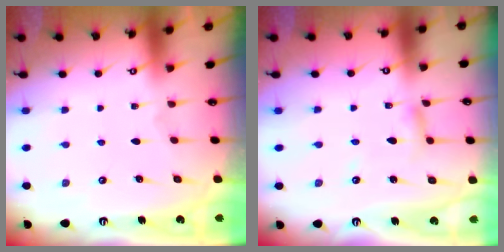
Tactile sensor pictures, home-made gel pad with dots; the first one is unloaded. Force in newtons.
{"total": 3.8, "press": 3.8, "slide": 0.4}